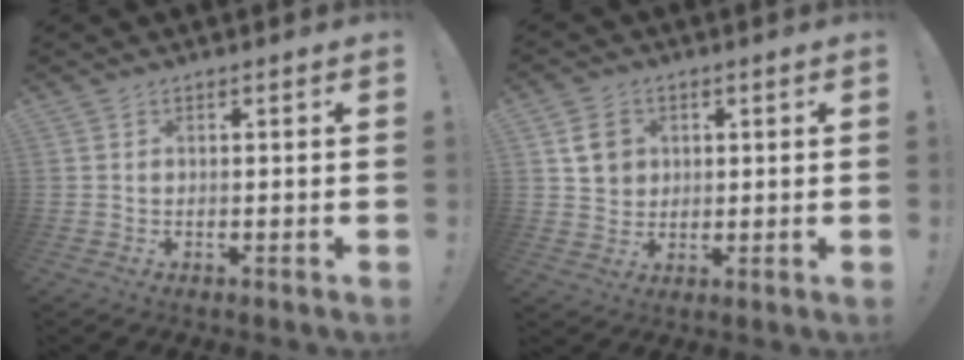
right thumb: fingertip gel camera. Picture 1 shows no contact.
{"total": 6.9, "force": [2.4, 6.1, 2.1], "torque": [-0.016, -0.004, 0.046]}